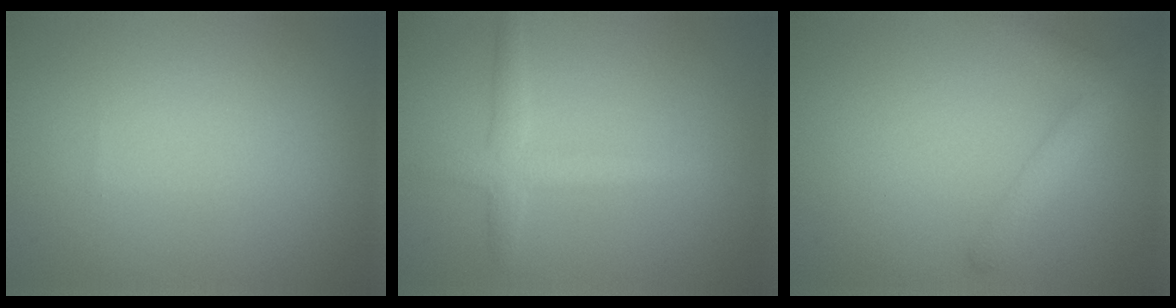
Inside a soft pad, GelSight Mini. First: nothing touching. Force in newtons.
{"total": 2.3, "press": 2.3, "slide": 0.1}
{"total": 2.6, "press": 2.6, "slide": 0.2}